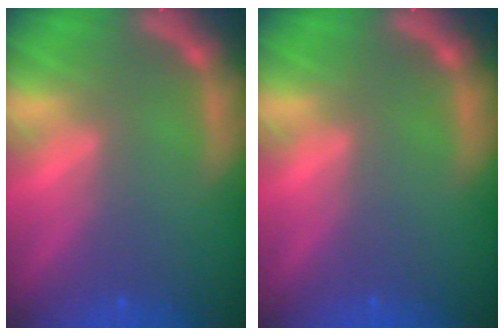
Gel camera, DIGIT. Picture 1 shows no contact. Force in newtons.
{"total": 0.0}